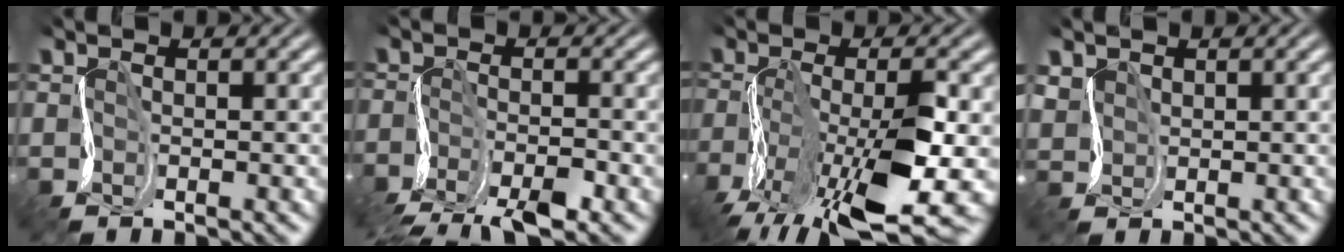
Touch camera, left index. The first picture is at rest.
{"total": 5.1, "force": [-4.0, 1.0, 3.1], "torque": [-0.058, -0.012, -0.082]}
{"total": 12.2, "force": [-5.6, 3.8, 10.2], "torque": [-0.207, -0.016, -0.099]}
{"total": 1.5, "force": [1.1, 1.0, 0.1], "torque": [-0.018, 0.005, 0.024]}